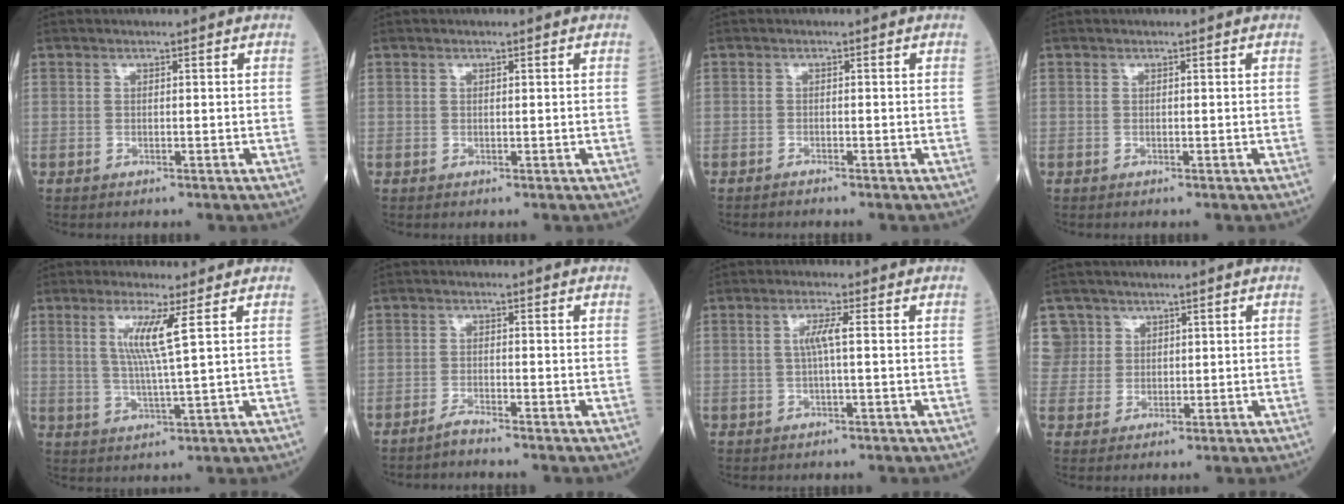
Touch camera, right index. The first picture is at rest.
{"total": 0.0}
{"total": 0.6, "force": [-0.6, -0.2, 0.2], "torque": [-0.008, -0.001, -0.007]}
{"total": 0.0}
{"total": 6.0, "force": [2.1, -0.9, 5.6], "torque": [-0.111, -0.006, 0.042]}
{"total": 1.7, "force": [-1.6, -0.4, 0.4], "torque": [-0.013, -0.005, -0.030]}
{"total": 2.9, "force": [0.2, -0.1, 2.8], "torque": [-0.058, 0.003, 0.003]}
{"total": 4.4, "force": [2.3, 3.6, -0.8], "torque": [0.033, 0.009, 0.046]}